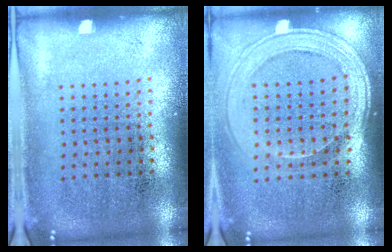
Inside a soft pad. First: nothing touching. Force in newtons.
{"total": 1.6, "press": 1.4, "slide": 0.7}